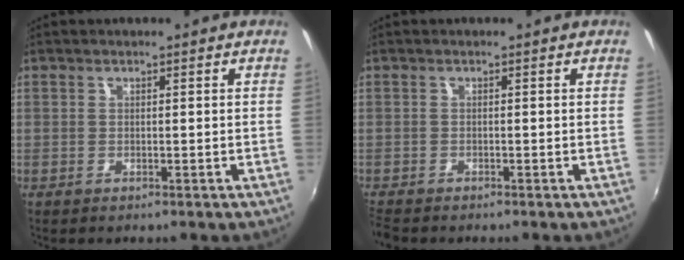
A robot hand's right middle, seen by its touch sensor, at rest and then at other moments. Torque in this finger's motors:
{"motor_torque": [1.02, -1.12, 0.43, 0.13]}